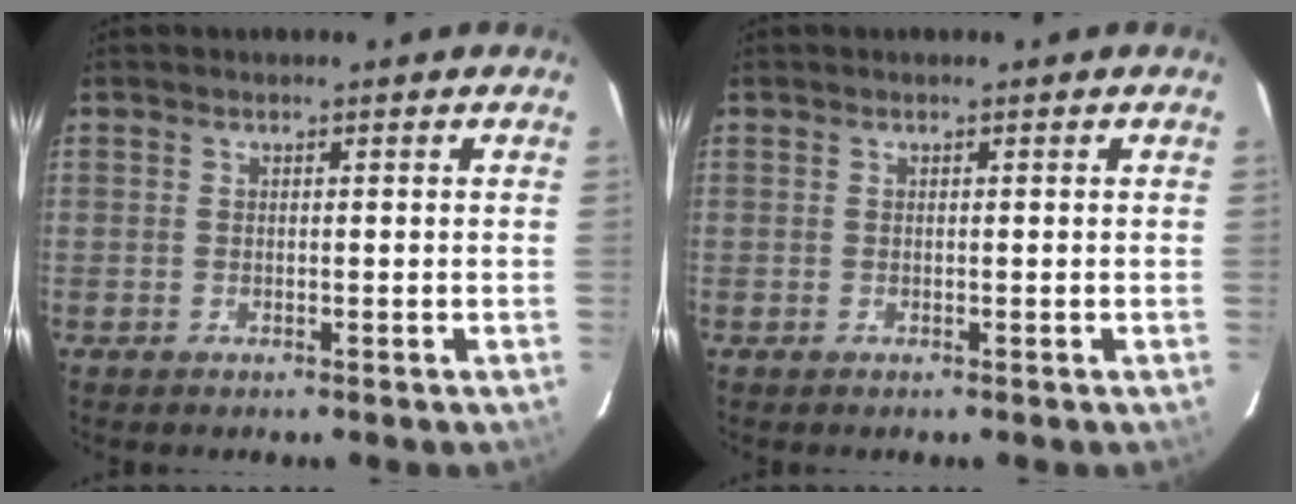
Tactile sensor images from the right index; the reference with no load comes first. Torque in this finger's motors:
{"motor_torque": [-0.01, 0.01, -0.02, -0.01]}